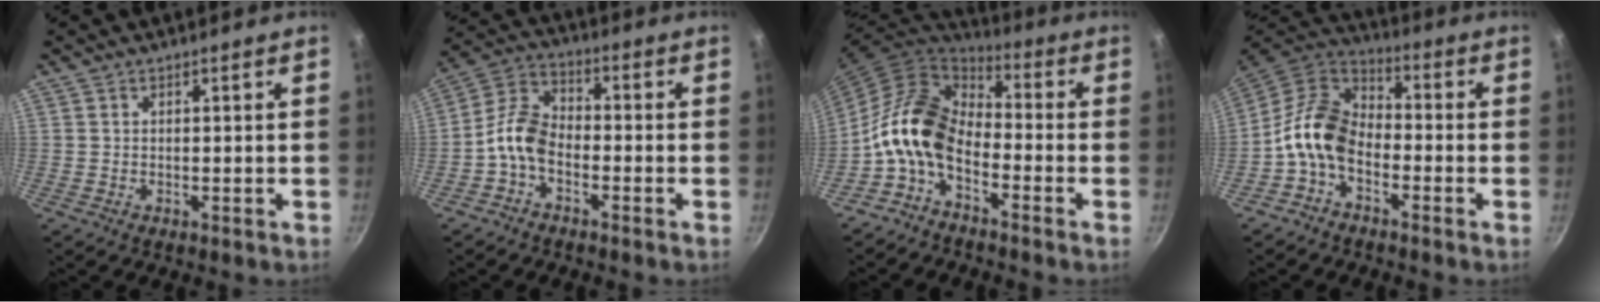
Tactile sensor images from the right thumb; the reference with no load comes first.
{"total": 7.7, "force": [-3.1, 4.7, 5.3], "torque": [-0.103, 0.044, -0.079]}
{"total": 13.7, "force": [-4.5, 8.5, 9.8], "torque": [-0.167, 0.058, -0.112]}
{"total": 11.2, "force": [-3.8, 7.5, 7.5], "torque": [-0.126, 0.054, -0.096]}